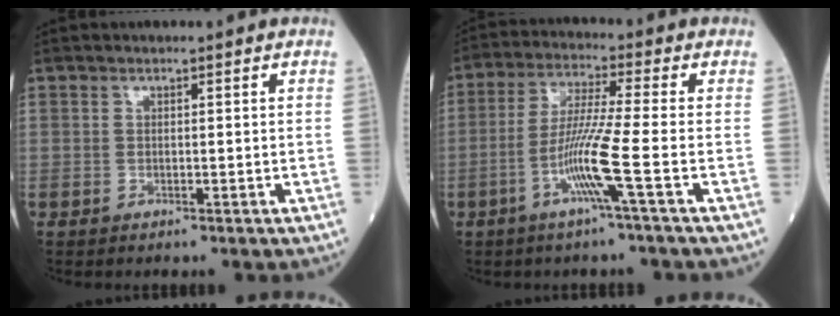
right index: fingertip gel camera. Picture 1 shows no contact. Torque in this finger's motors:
{"motor_torque": [0.27, -0.31, 0.23, 0.15]}